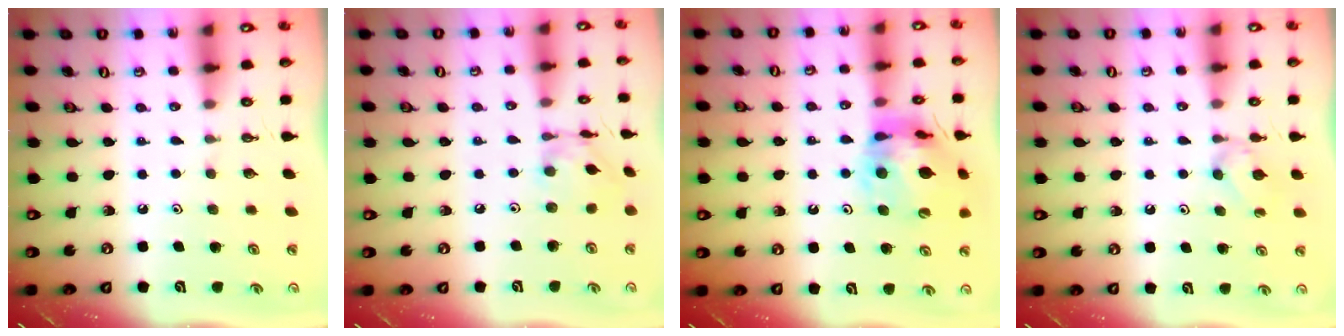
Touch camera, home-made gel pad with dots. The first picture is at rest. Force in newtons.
{"total": 7.6, "press": 7.6, "slide": 0.3}
{"total": 15.4, "press": 15.3, "slide": 1.5}
{"total": 7.4, "press": 7.3, "slide": 0.8}